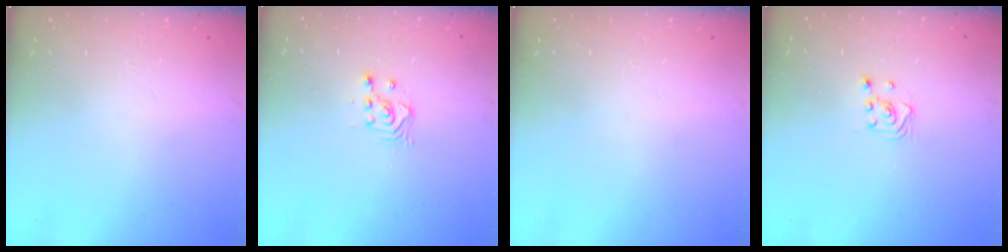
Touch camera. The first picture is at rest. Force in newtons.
{"total": 2.4, "press": 2.4, "slide": 0.2}
{"total": 0.0}
{"total": 3.1, "press": 2.8, "slide": 1.3}